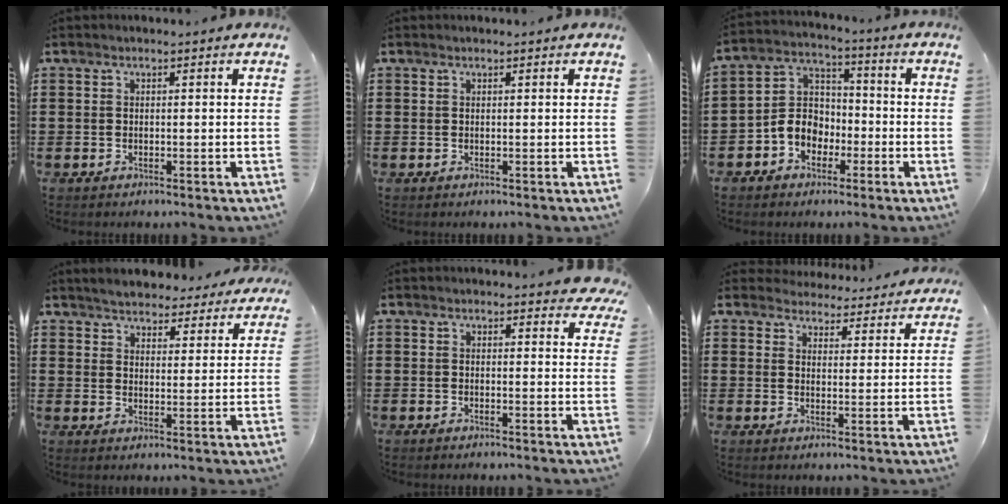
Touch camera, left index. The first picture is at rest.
{"total": 0.0}
{"total": 6.2, "force": [-3.0, 5.0, 2.2], "torque": [-0.071, 0.008, -0.066]}
{"total": 4.5, "force": [4.4, 0.5, 0.5], "torque": [-0.029, -0.018, 0.079]}
{"total": 2.1, "force": [1.9, 0.5, 0.7], "torque": [-0.004, -0.005, 0.033]}
{"total": 4.4, "force": [4.3, 0.5, 0.0], "torque": [-0.019, -0.022, 0.078]}